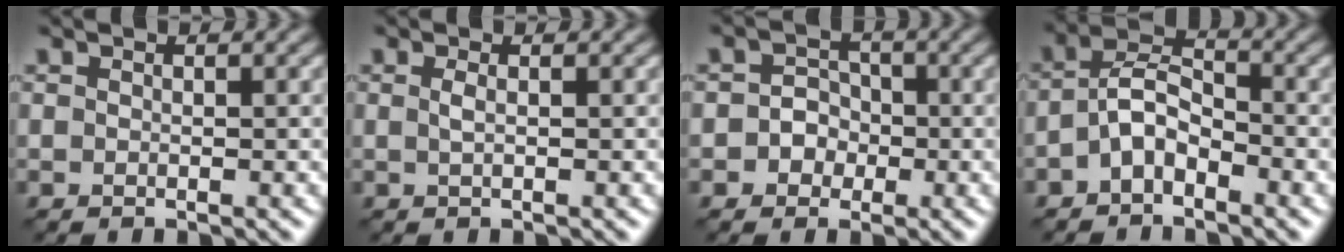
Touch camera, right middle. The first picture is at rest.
{"total": 0.7, "force": [0.1, 0.2, 0.7], "torque": [-0.016, 0.002, 0.002]}
{"total": 2.3, "force": [-0.5, 2.1, 0.8], "torque": [0.010, 0.001, -0.018]}
{"total": 3.5, "force": [-1.6, 1.8, 2.5], "torque": [-0.047, 0.014, -0.039]}